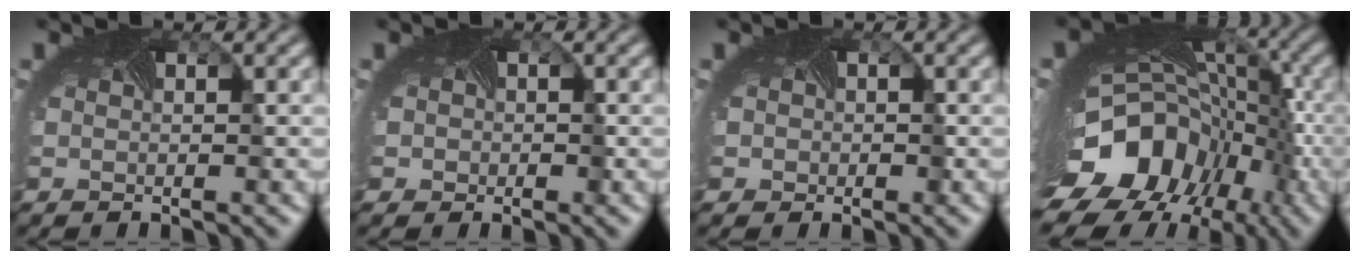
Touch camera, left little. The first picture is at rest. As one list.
[{"total": 3.1, "force": [0.0, 2.7, 1.5], "torque": [-0.007, 0.005, -0.008]}, {"total": 2.6, "force": [0.0, 2.3, 1.2], "torque": [-0.007, 0.004, -0.004]}, {"total": 17.6, "force": [-7.6, 12.8, 9.4], "torque": [-0.190, -0.022, -0.103]}]